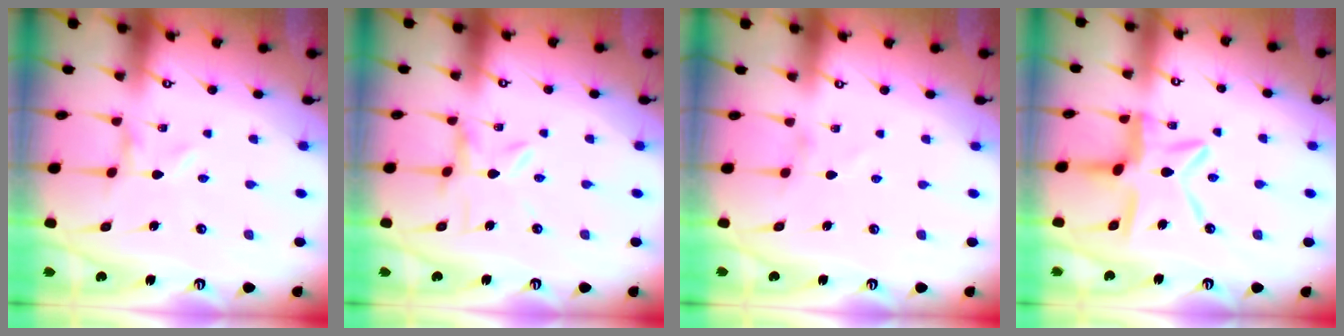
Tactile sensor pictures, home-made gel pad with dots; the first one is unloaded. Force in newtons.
{"total": 2.0, "press": 2.0, "slide": 0.3}
{"total": 0.6, "press": 0.5, "slide": 0.3}
{"total": 12.1, "press": 12.0, "slide": 1.1}